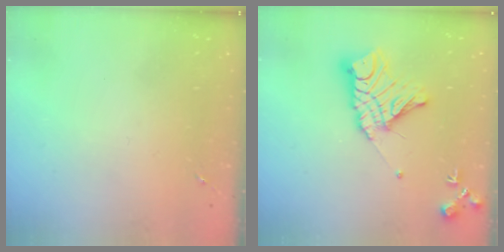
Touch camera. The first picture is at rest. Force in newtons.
{"total": 15.8, "press": 15.7, "slide": 1.4}